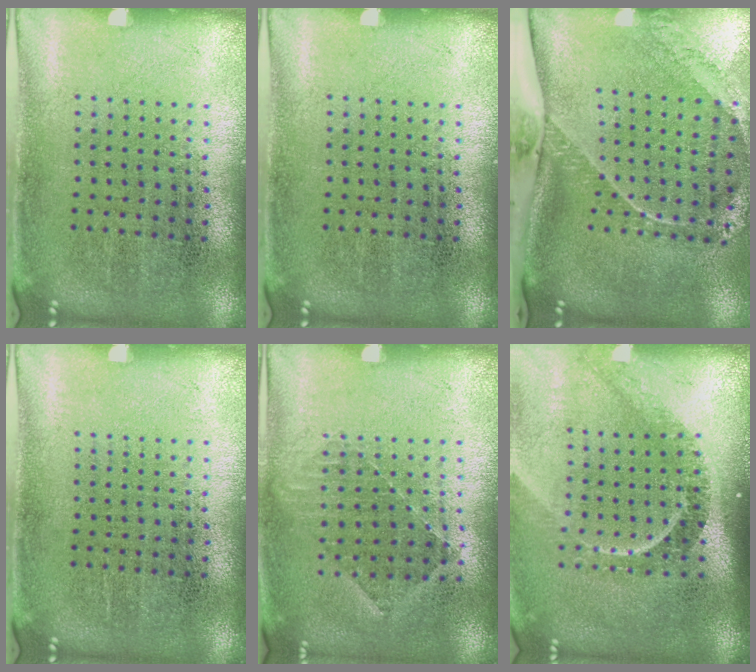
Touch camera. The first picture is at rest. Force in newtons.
{"total": 0.0}
{"total": 2.5, "press": 1.7, "slide": 1.9}
{"total": 0.0}
{"total": 0.8, "press": 0.8, "slide": 0.2}
{"total": 2.3, "press": 1.6, "slide": 1.6}